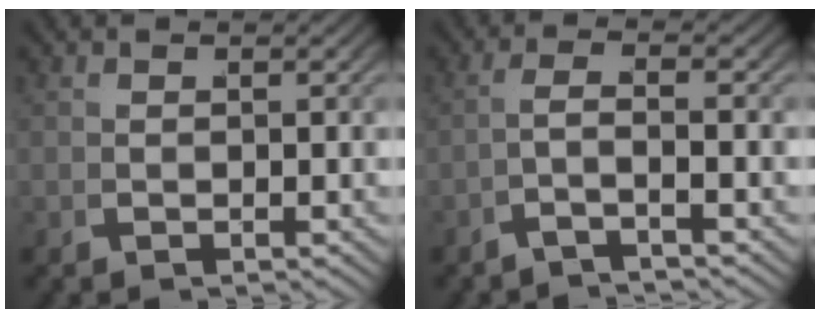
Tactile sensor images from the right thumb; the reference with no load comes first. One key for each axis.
{"total": 2.0, "fx": -1.5, "fy": -0.8, "fz": 1.1, "tx": -0.015, "ty": 0.012, "tz": -0.032}